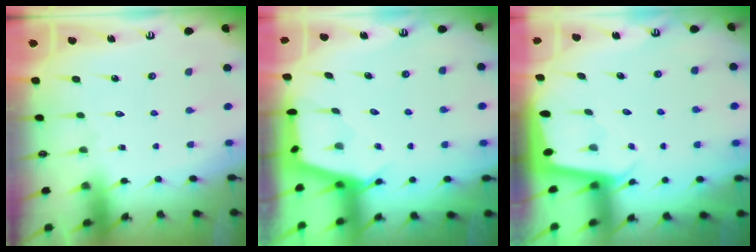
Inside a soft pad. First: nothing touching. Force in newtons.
{"total": 2.9, "press": 2.9, "slide": 0.4}
{"total": 2.0, "press": 2.0, "slide": 0.1}